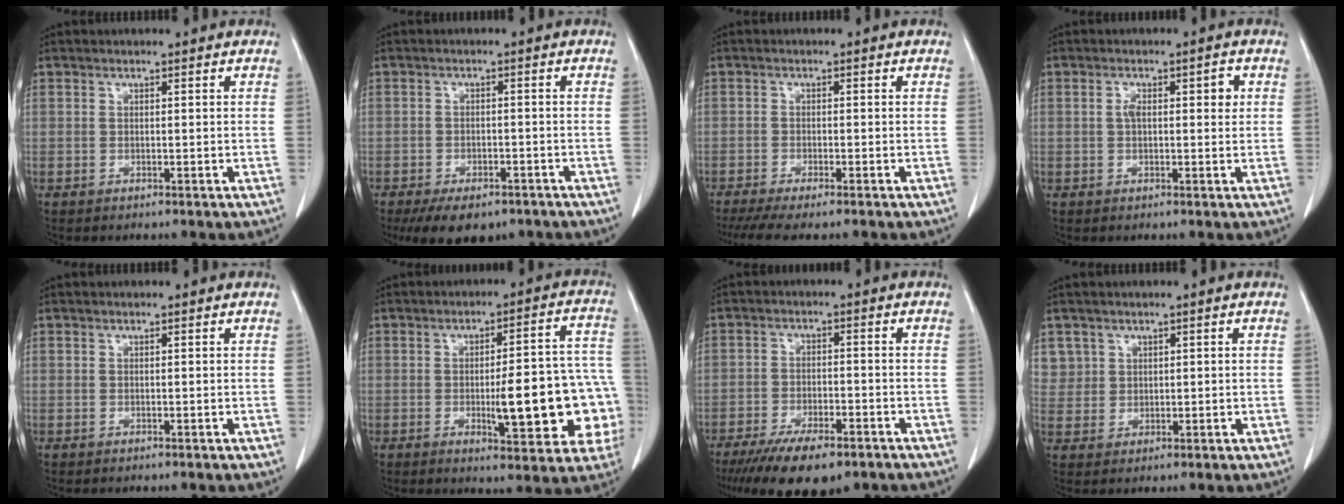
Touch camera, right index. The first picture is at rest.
{"total": 8.7, "force": [-6.5, 4.1, 4.2], "torque": [-0.053, 0.000, -0.091]}
{"total": 8.2, "force": [-6.8, 0.7, 4.5], "torque": [-0.062, -0.013, -0.104]}
{"total": 3.8, "force": [0.7, 1.5, 3.4], "torque": [-0.057, 0.016, 0.011]}
{"total": 0.0}
{"total": 16.5, "force": [-3.4, 3.7, 15.7], "torque": [-0.145, 0.032, -0.031]}
{"total": 11.6, "force": [-8.3, 3.6, 7.2], "torque": [-0.113, -0.014, -0.127]}
{"total": 3.7, "force": [1.8, 3.2, -0.2], "torque": [0.018, 0.004, 0.036]}